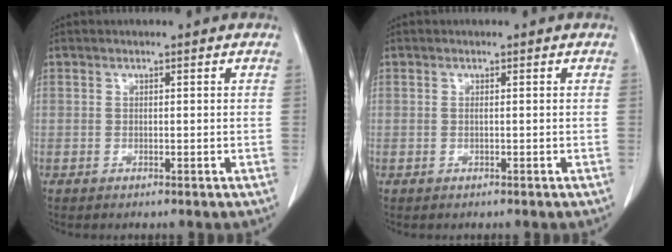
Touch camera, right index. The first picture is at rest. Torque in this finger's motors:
{"motor_torque": [-0.12, 0.23, -0.06, -0.01]}